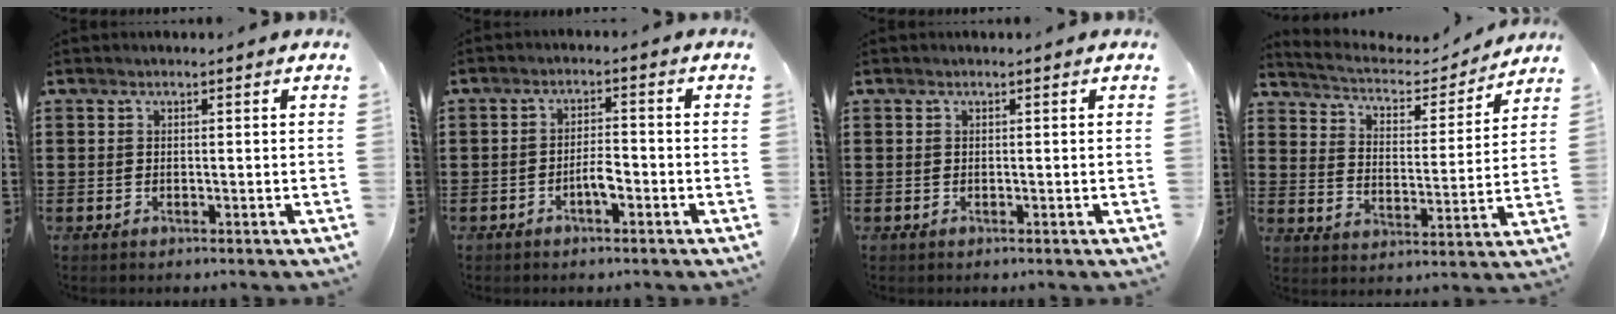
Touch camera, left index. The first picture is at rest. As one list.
[{"total": 3.1, "force": [-1.5, 0.9, 2.6], "torque": [-0.047, 0.009, -0.029]}, {"total": 0.0}, {"total": 3.9, "force": [3.6, 1.1, 1.1], "torque": [-0.046, -0.025, 0.052]}]